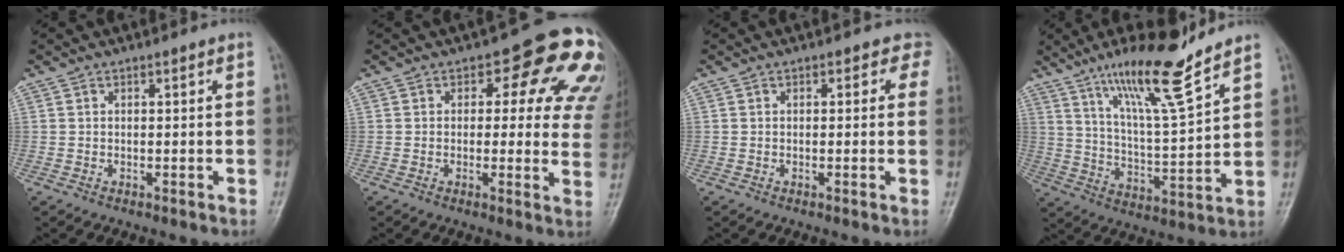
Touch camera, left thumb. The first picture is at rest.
{"total": 15.4, "force": [6.1, 8.4, 11.4], "torque": [-0.068, -0.015, 0.052]}
{"total": 2.4, "force": [1.1, 1.7, 1.3], "torque": [0.019, 0.003, 0.001]}
{"total": 14.6, "force": [10.7, 1.5, 9.8], "torque": [-0.163, -0.069, 0.192]}